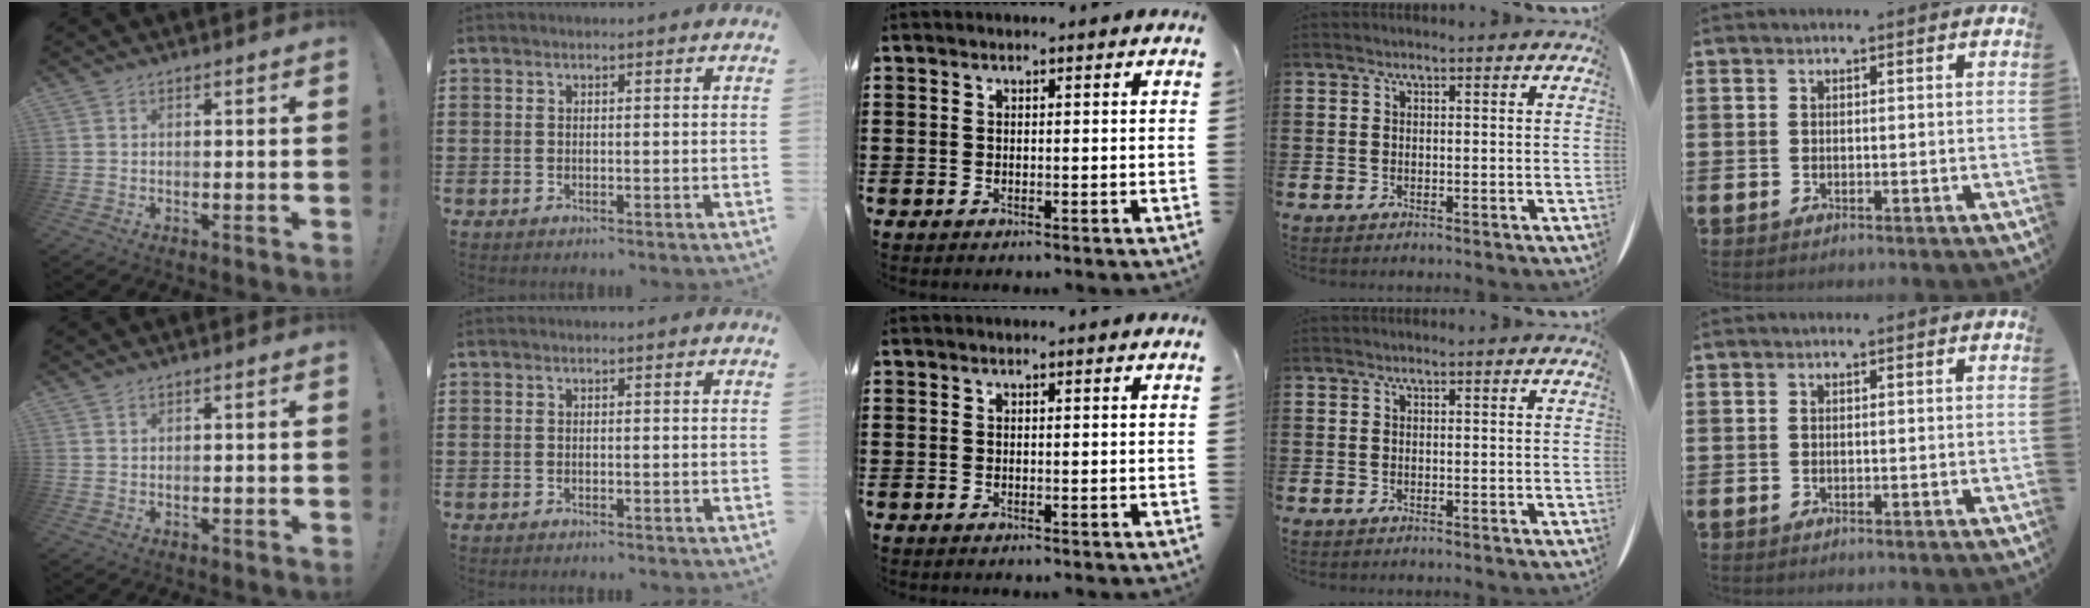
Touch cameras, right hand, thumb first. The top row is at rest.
{"thumb": {"total": 0.9, "force": [0.7, 0.2, -0.6], "torque": [0.001, 0.002, 0.015]}}